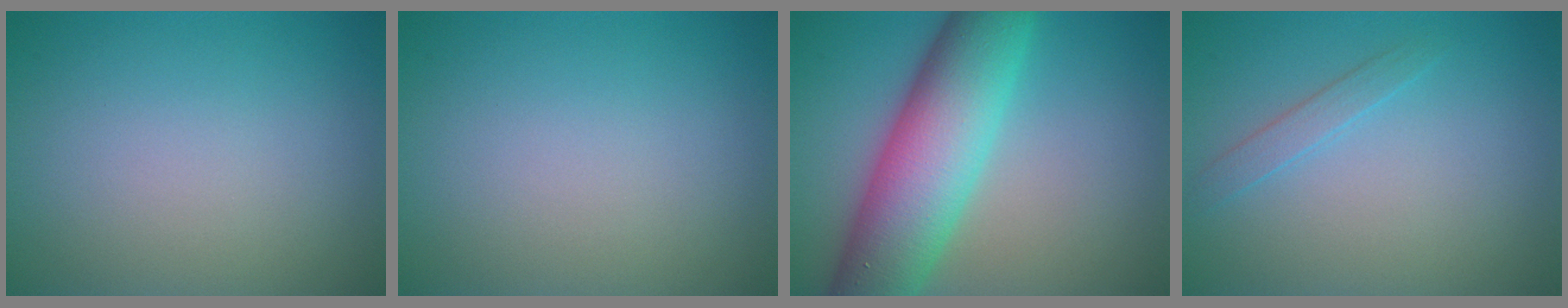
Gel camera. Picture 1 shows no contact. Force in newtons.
{"total": 0.0}
{"total": 10.6, "press": 10.5, "slide": 0.5}
{"total": 1.3, "press": 1.3, "slide": 0.0}